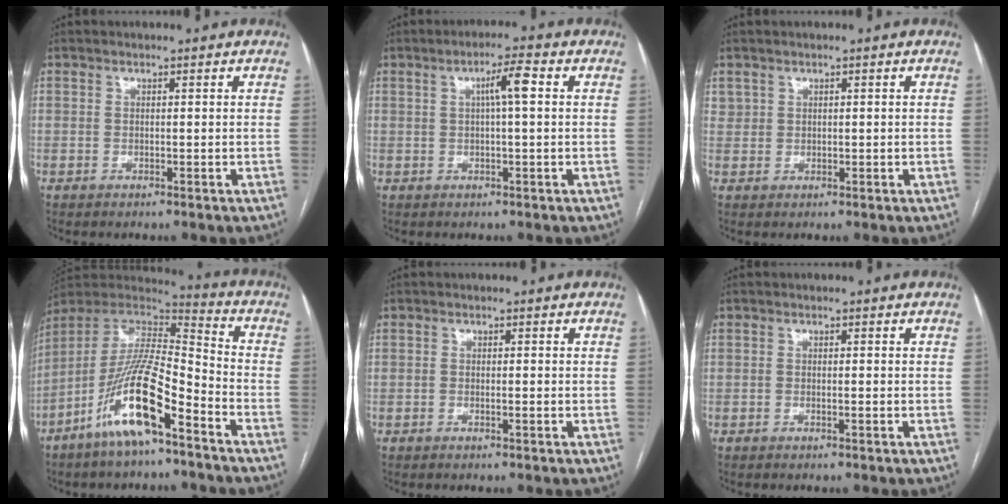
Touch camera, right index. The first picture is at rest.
{"total": 4.3, "force": [0.9, 0.2, 4.2], "torque": [-0.071, 0.010, 0.014]}
{"total": 1.5, "force": [0.8, 1.3, 0.2], "torque": [0.002, 0.010, 0.016]}
{"total": 16.0, "force": [-8.8, 2.9, 13.1], "torque": [-0.261, -0.007, -0.158]}
{"total": 0.8, "force": [-0.2, 0.1, 0.8], "torque": [-0.014, 0.002, -0.001]}
{"total": 0.6, "force": [-0.2, 0.1, 0.6], "torque": [-0.011, 0.002, 0.000]}